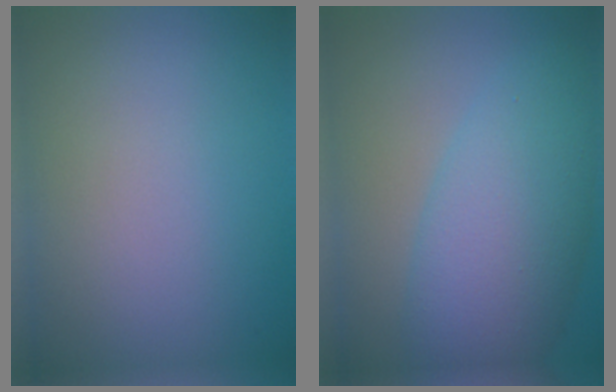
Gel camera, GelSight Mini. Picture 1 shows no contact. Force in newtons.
{"total": 7.6, "press": 7.6, "slide": 0.1}